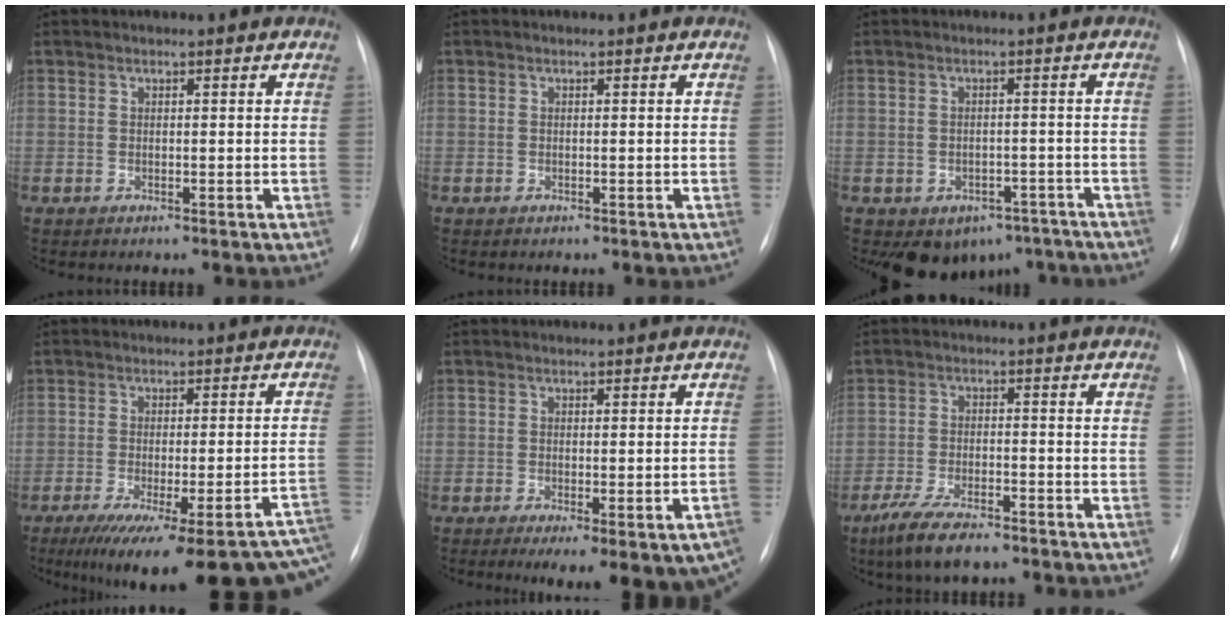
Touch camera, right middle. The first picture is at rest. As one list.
[{"total": 0.0}, {"total": 7.6, "force": [-5.1, 5.2, 2.1], "torque": [-0.015, 0.019, -0.060]}, {"total": 25.0, "force": [-18.7, 2.9, 16.3], "torque": [-0.156, -0.026, -0.237]}, {"total": 12.5, "force": [-8.1, 3.7, 8.9], "torque": [-0.072, -0.005, -0.099]}, {"total": 8.0, "force": [-6.0, 2.0, 4.9], "torque": [-0.100, -0.016, -0.104]}]